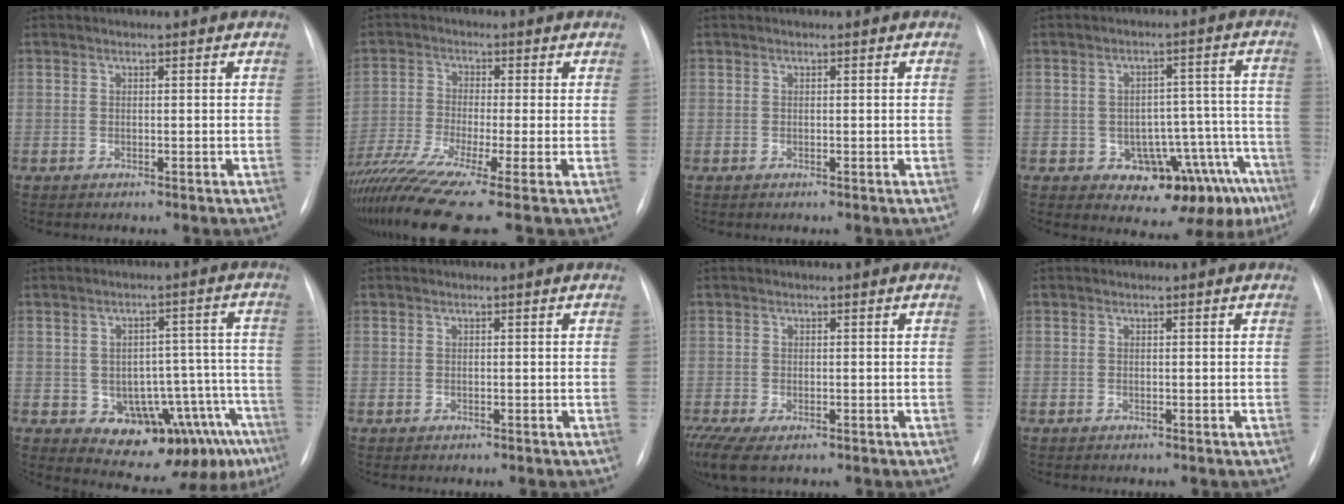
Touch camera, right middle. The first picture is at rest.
{"total": 13.4, "force": [-9.6, -0.3, 9.3], "torque": [-0.205, -0.034, -0.177]}
{"total": 0.0}
{"total": 12.9, "force": [-7.2, 7.4, 7.7], "torque": [-0.061, 0.049, -0.087]}
{"total": 13.9, "force": [-7.3, 7.2, 9.4], "torque": [-0.091, 0.034, -0.090]}
{"total": 0.0}
{"total": 8.6, "force": [-5.0, 4.2, 5.6], "torque": [-0.137, -0.013, -0.078]}
{"total": 0.0}